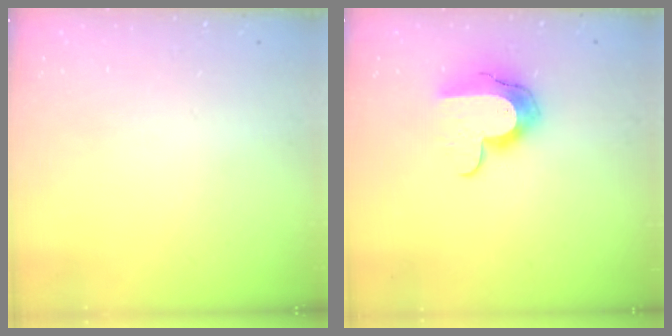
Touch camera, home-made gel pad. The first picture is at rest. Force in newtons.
{"total": 10.5, "press": 10.5, "slide": 0.8}